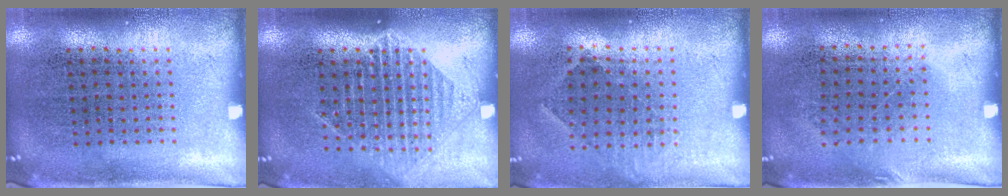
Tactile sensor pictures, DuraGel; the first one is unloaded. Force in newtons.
{"total": 1.4, "press": 1.3, "slide": 0.7}
{"total": 0.9, "press": 0.7, "slide": 0.5}
{"total": 0.8, "press": 0.6, "slide": 0.5}